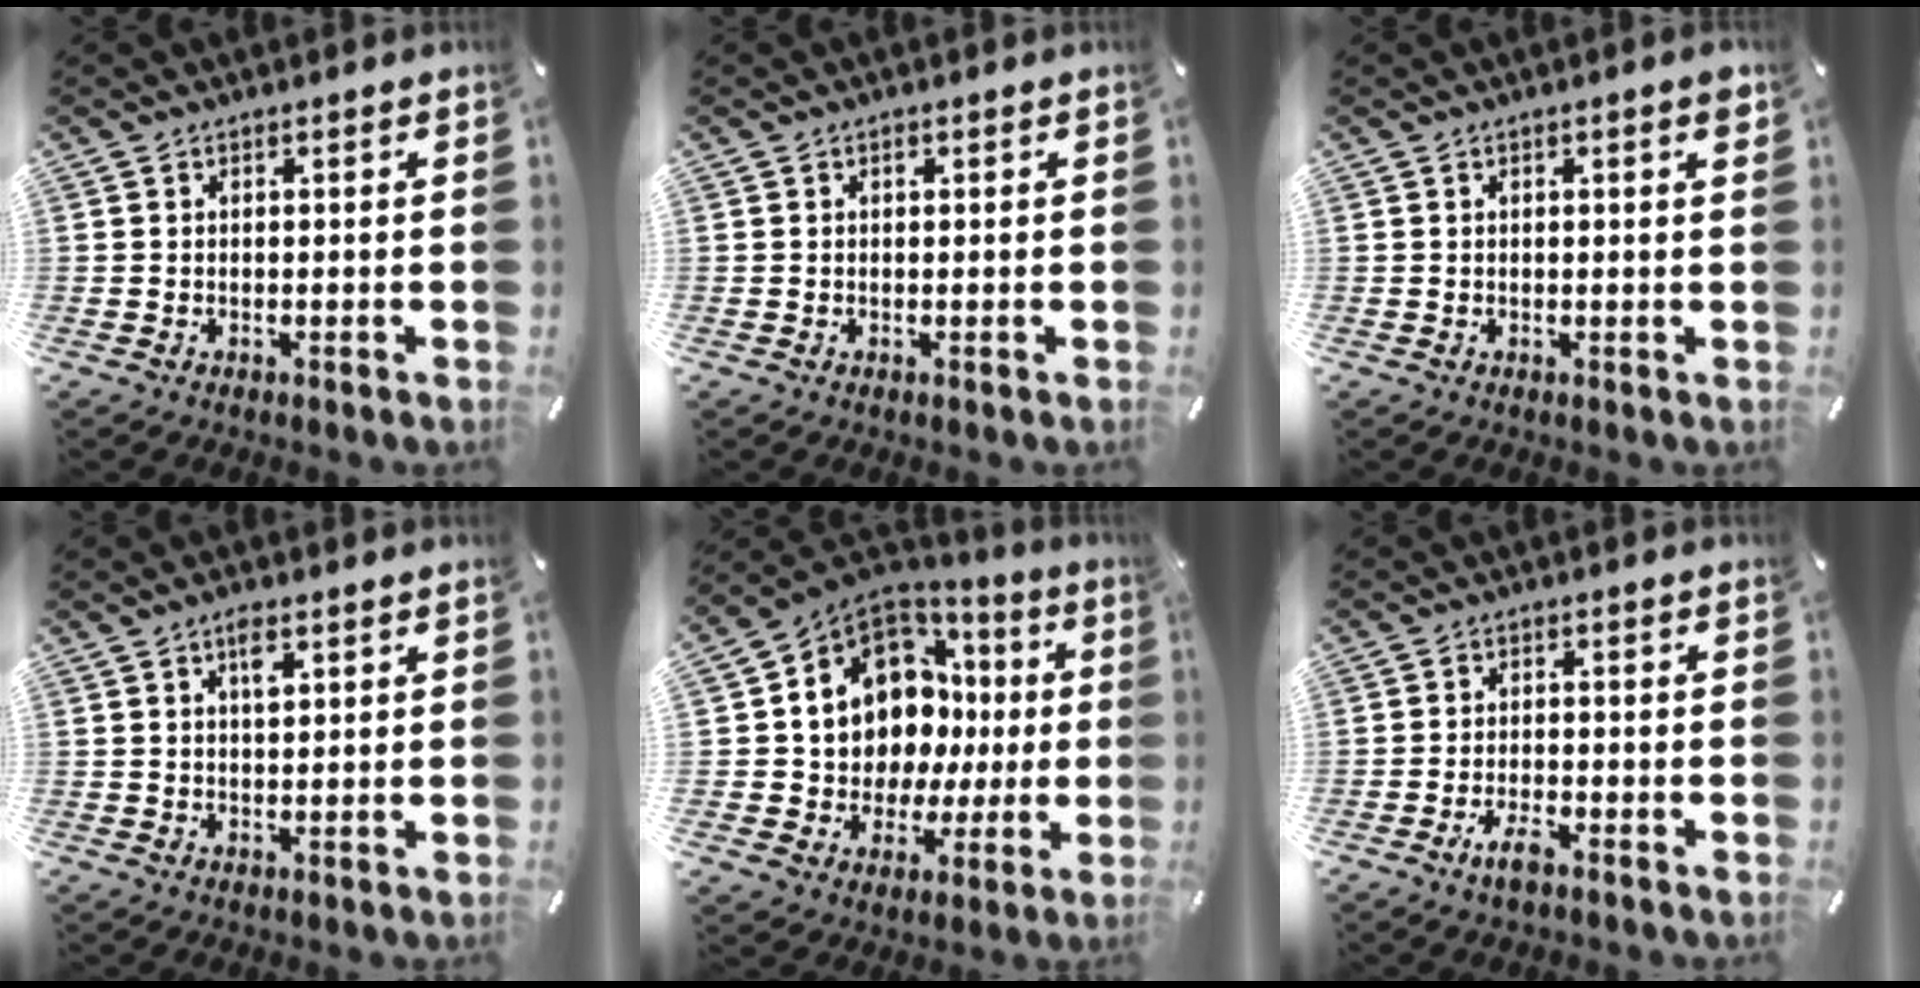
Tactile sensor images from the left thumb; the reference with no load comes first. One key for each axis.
{"total": 0.5, "fx": 0.2, "fy": 0.4, "fz": 0.3, "tx": 0.001, "ty": -0.002, "tz": 0.001}
{"total": 1.8, "fx": 0.5, "fy": 0.3, "fz": 1.7, "tx": -0.025, "ty": -0.002, "tz": 0.005}
{"total": 3.3, "fx": 1.5, "fy": 1.3, "fz": 2.7, "tx": -0.051, "ty": 0.002, "tz": 0.024}
{"total": 11.8, "fx": 4.0, "fy": 10.2, "fz": 4.3, "tx": -0.084, "ty": -0.054, "tz": 0.088}
{"total": 4.0, "fx": -2.7, "fy": 1.1, "fz": 2.7, "tx": -0.063, "ty": 0.007, "tz": -0.056}